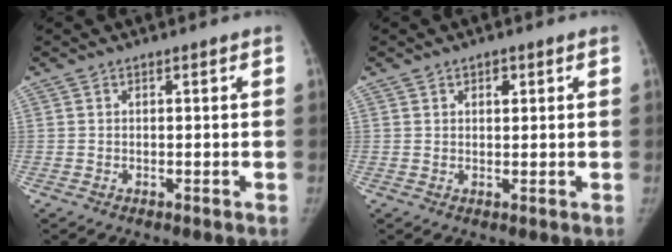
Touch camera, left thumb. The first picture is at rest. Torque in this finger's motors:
{"motor_torque": [-0.18, -0.07, -0.45, 0.31, -0.02]}